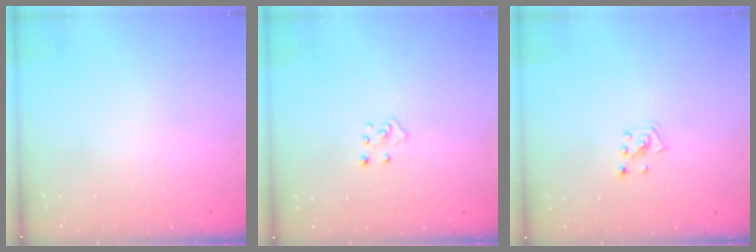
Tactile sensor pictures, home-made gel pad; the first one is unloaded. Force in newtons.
{"total": 2.7, "press": 2.7, "slide": 0.2}
{"total": 2.1, "press": 2.0, "slide": 0.3}